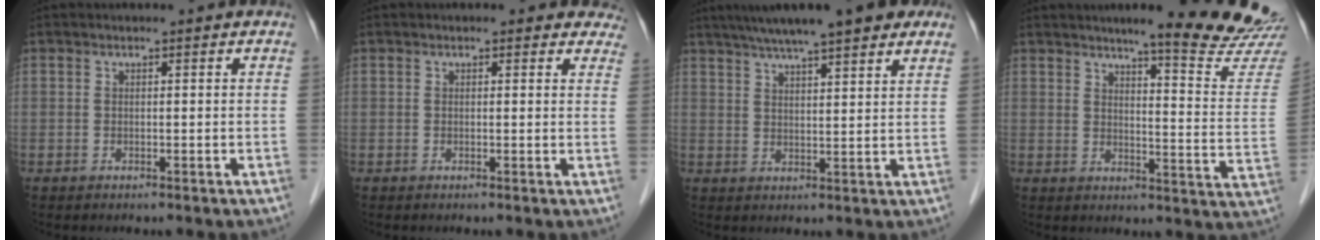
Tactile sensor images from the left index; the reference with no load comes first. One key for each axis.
{"total": 3.4, "fx": 2.9, "fy": 1.6, "fz": 0.7, "tx": 0.017, "ty": -0.007, "tz": 0.008}
{"total": 14.8, "fx": 11.4, "fy": 2.0, "fz": 9.2, "tx": -0.147, "ty": 0.037, "tz": 0.158}
{"total": 15.6, "fx": 14.0, "fy": -1.0, "fz": 6.8, "tx": -0.085, "ty": -0.090, "tz": 0.159}